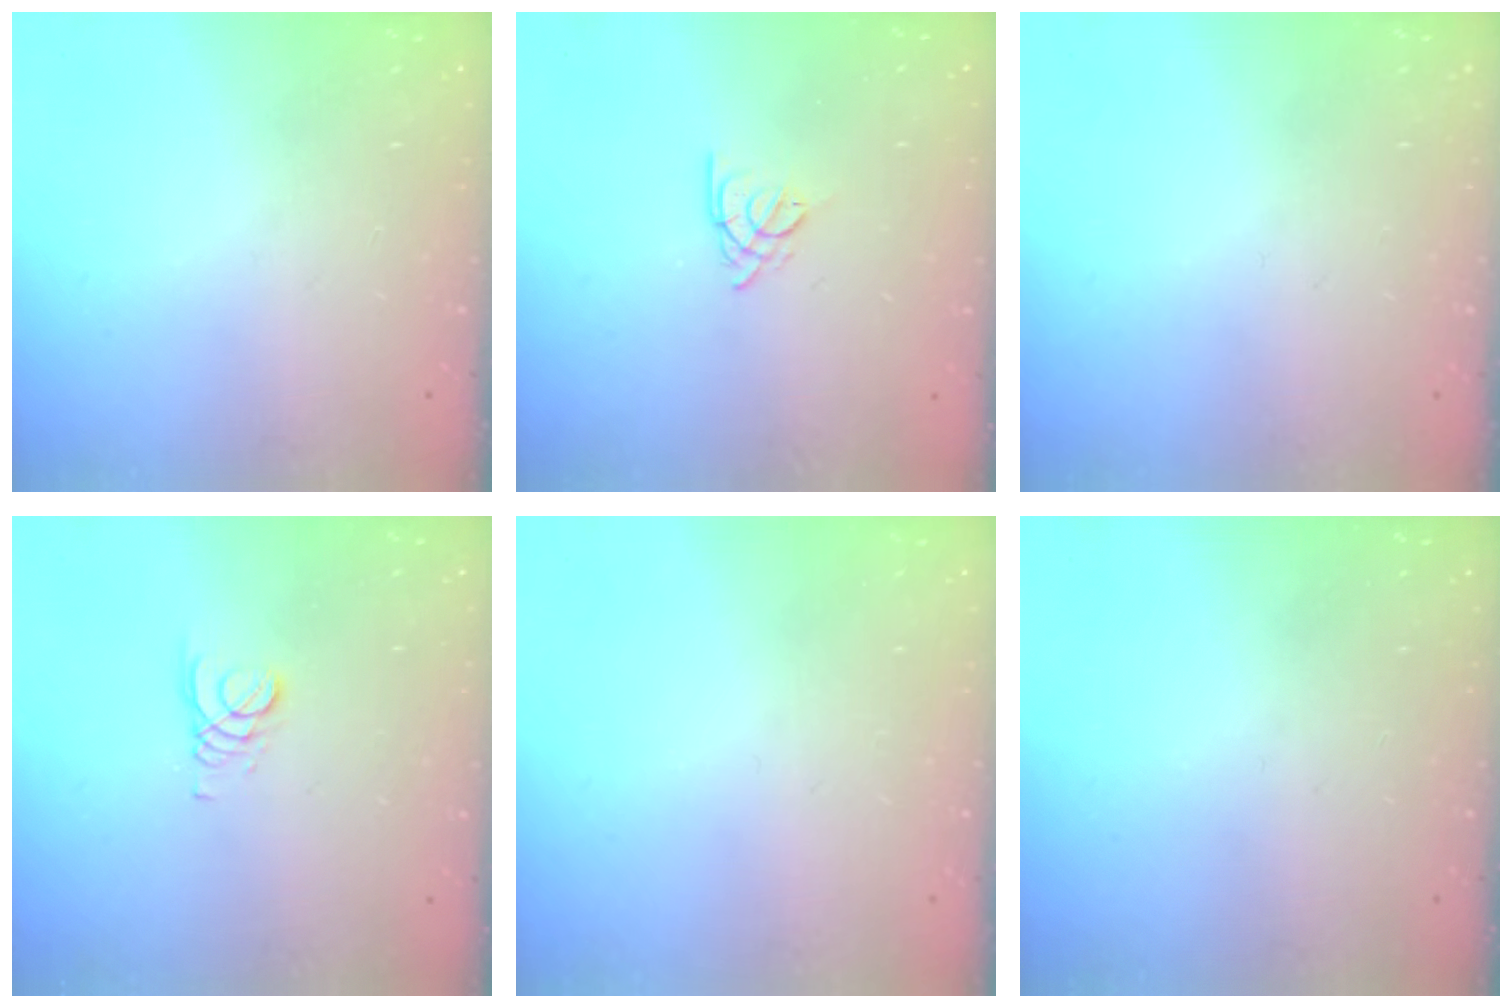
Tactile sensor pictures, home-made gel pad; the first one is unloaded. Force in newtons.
{"total": 2.5, "press": 2.5, "slide": 0.7}
{"total": 0.0}
{"total": 2.1, "press": 2.1, "slide": 0.1}
{"total": 0.0}
{"total": 0.0}